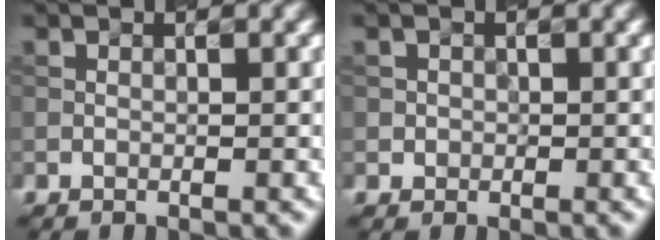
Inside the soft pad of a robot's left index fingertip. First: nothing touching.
{"total": 0.8, "force": [0.0, 0.8, 0.1], "torque": [0.010, -0.001, 0.001]}